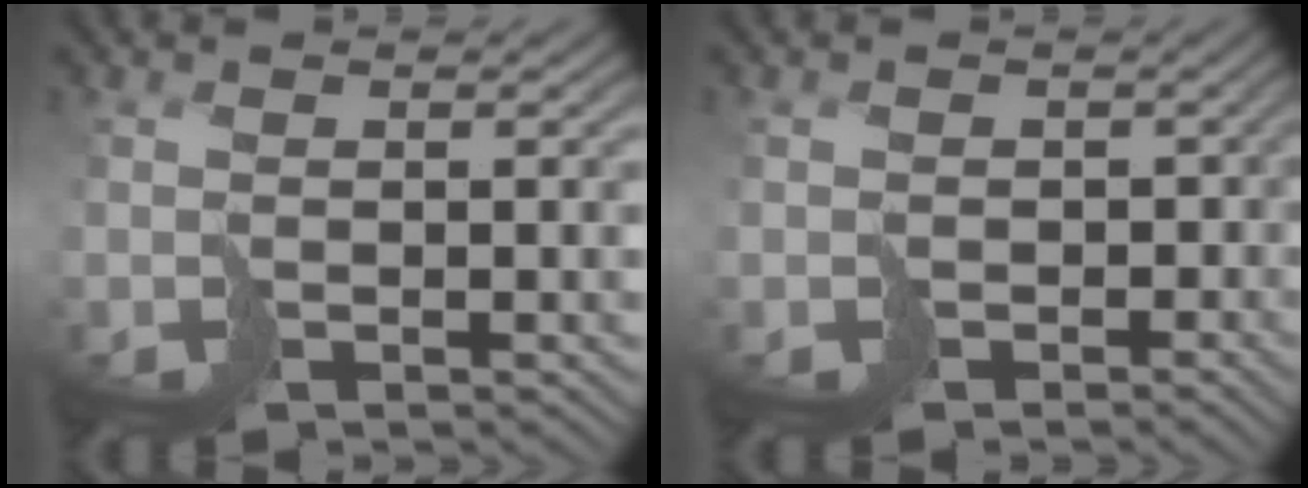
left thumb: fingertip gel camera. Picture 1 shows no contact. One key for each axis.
{"total": 3.0, "fx": -1.1, "fy": 2.6, "fz": 0.8, "tx": -0.020, "ty": -0.006, "tz": -0.023}